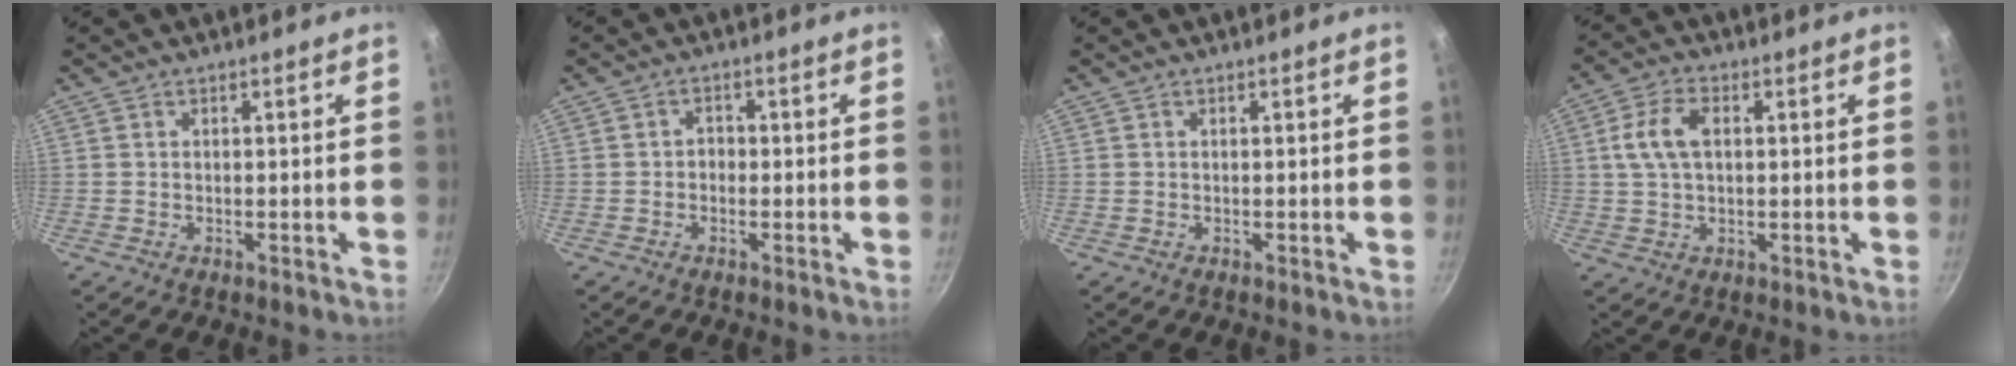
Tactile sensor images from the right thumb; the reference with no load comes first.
{"total": 1.6, "force": [-0.4, 1.3, 0.9], "torque": [0.000, 0.007, -0.012]}
{"total": 0.0}
{"total": 7.4, "force": [1.3, 4.4, 5.8], "torque": [-0.118, 0.014, 0.025]}